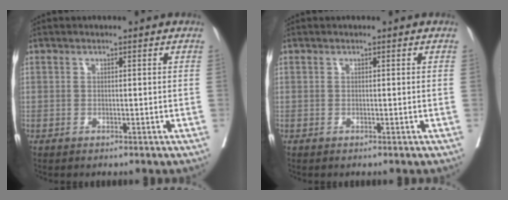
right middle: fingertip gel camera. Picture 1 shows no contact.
{"total": 0.0}